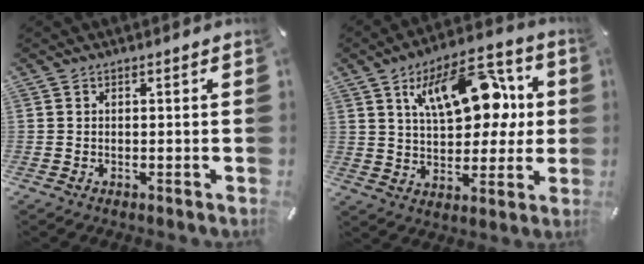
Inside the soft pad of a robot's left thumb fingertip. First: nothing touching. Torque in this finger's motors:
{"motor_torque": [0.78, 0.80, 1.46, -1.31, 0.44]}